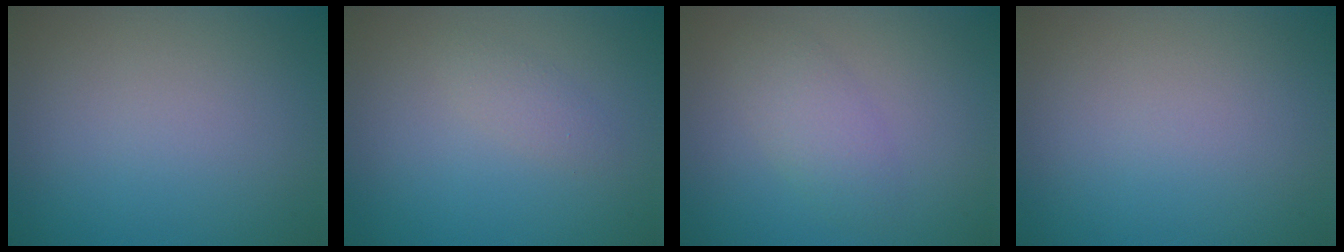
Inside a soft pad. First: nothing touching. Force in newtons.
{"total": 1.2, "press": 1.2, "slide": 0.1}
{"total": 2.4, "press": 2.4, "slide": 0.1}
{"total": 0.0}